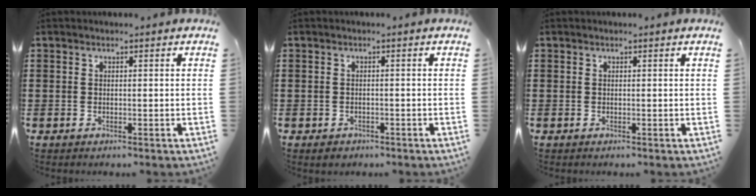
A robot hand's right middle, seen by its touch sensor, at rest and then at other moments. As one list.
[{"total": 0.8, "force": [-0.7, 0.5, 0.1], "torque": [-0.003, 0.000, -0.016]}, {"total": 0.0}]